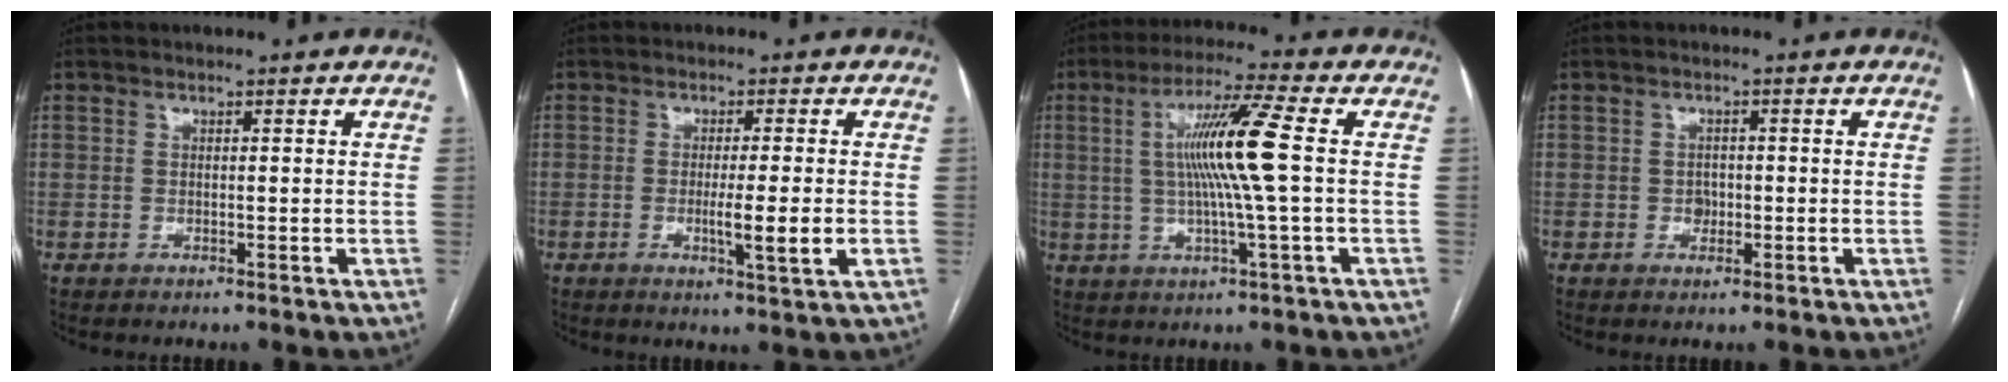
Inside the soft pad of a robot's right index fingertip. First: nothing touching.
{"total": 5.4, "force": [-1.1, -0.3, 5.3], "torque": [-0.087, -0.013, -0.017]}
{"total": 10.8, "force": [0.9, -1.1, 10.7], "torque": [-0.200, 0.005, 0.015]}
{"total": 1.7, "force": [-0.4, 1.4, 0.9], "torque": [-0.012, 0.005, -0.003]}